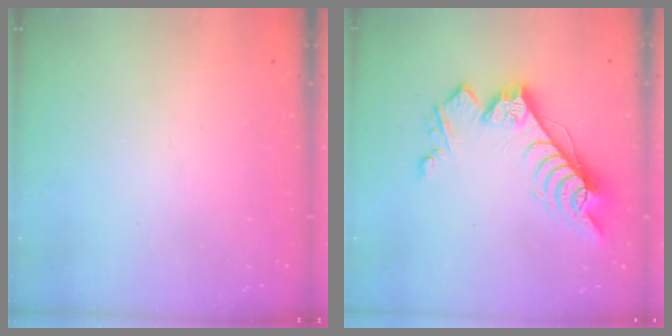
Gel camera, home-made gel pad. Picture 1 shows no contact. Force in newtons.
{"total": 14.6, "press": 14.5, "slide": 1.0}